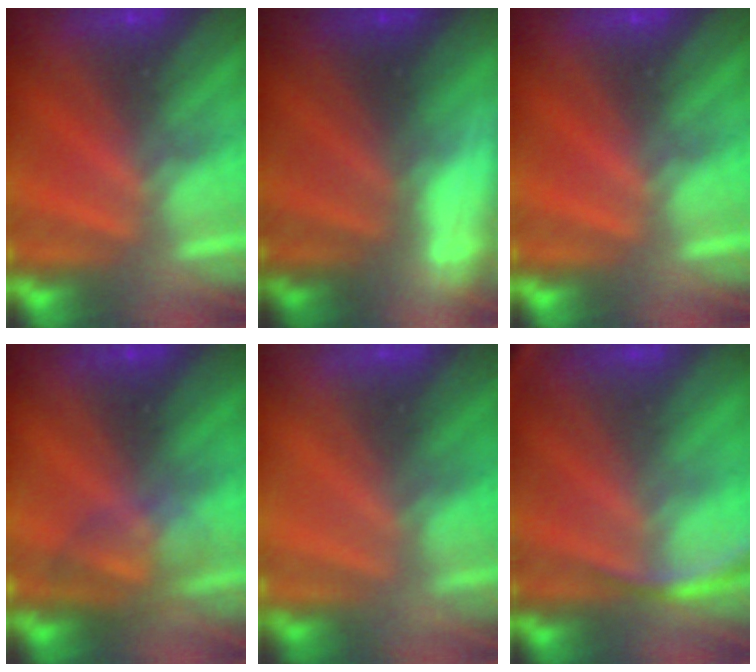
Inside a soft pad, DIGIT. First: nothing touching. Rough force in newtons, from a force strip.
{"total": 3.0}
{"total": 0.0}
{"total": 2.5}
{"total": 6.4}
{"total": 2.7}